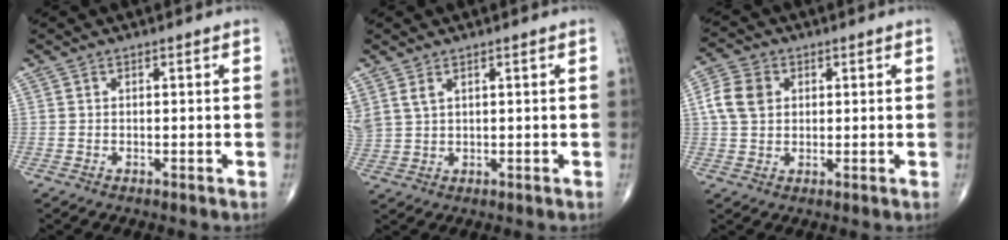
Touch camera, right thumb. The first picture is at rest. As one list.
[{"total": 4.4, "force": [2.4, 2.3, 2.8], "torque": [-0.070, -0.001, 0.063]}, {"total": 6.6, "force": [1.4, 5.1, 4.0], "torque": [-0.076, 0.007, 0.023]}]